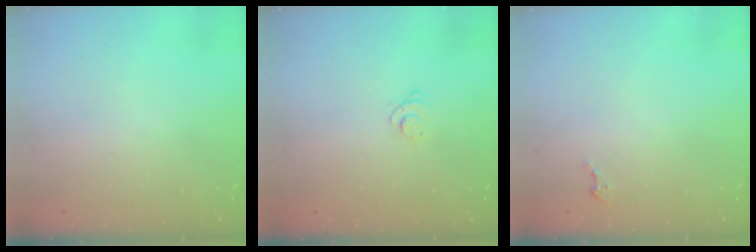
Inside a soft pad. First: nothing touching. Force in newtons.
{"total": 2.5, "press": 2.5, "slide": 0.3}
{"total": 1.6, "press": 1.6, "slide": 0.2}